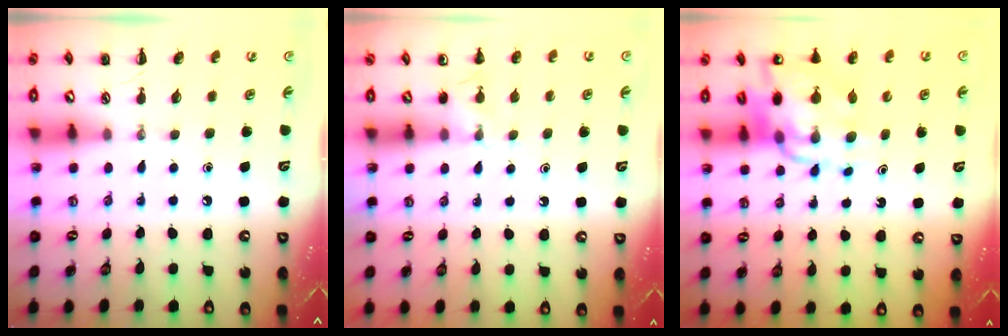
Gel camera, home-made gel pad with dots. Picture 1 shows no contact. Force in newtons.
{"total": 5.5, "press": 5.1, "slide": 2.0}
{"total": 13.1, "press": 12.5, "slide": 4.1}